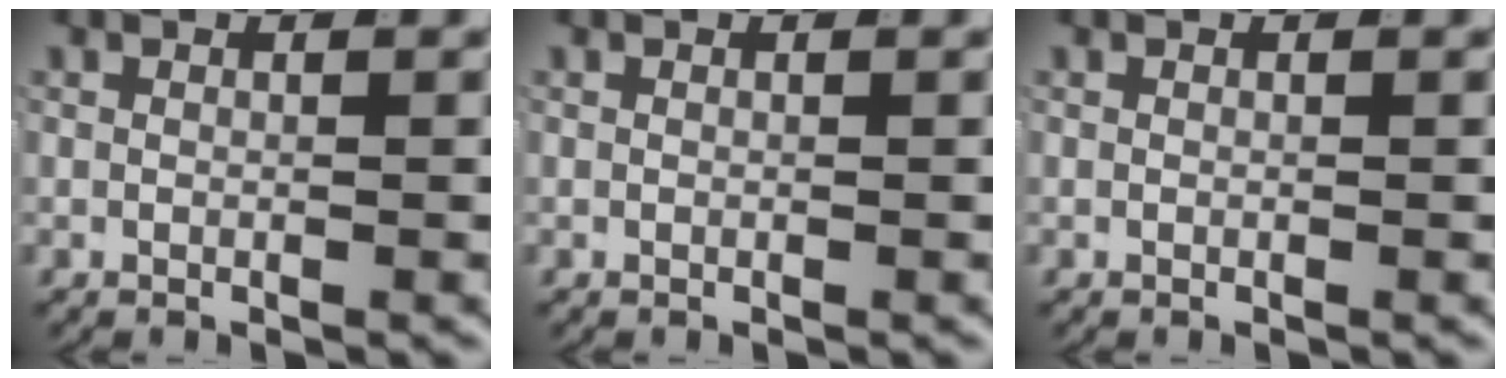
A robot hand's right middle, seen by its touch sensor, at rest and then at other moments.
{"total": 0.0}
{"total": 0.0}